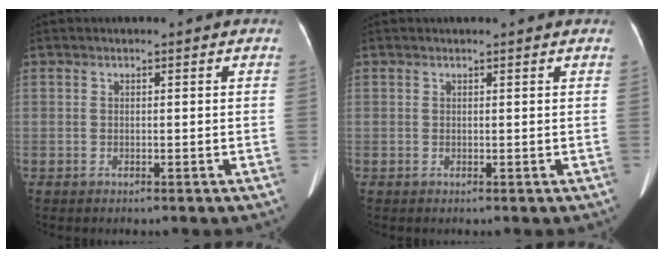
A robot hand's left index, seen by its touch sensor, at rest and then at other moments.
{"total": 2.1, "force": [2.0, 0.1, 0.7], "torque": [-0.011, 0.012, 0.020]}